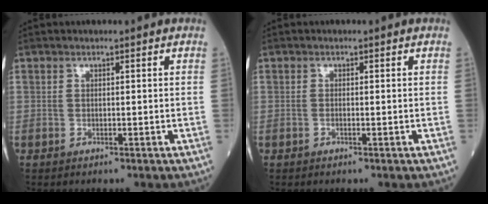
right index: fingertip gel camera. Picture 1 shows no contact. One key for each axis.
{"total": 0.0}